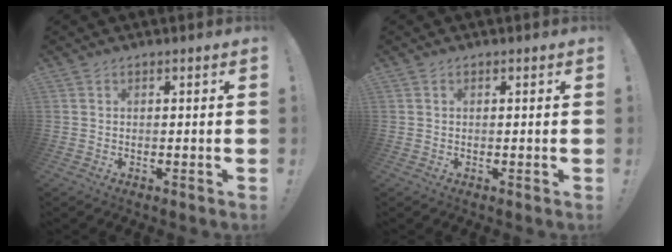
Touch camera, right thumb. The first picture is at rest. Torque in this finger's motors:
{"motor_torque": [-0.17, -0.18, 0.07, 0.28, -0.05]}